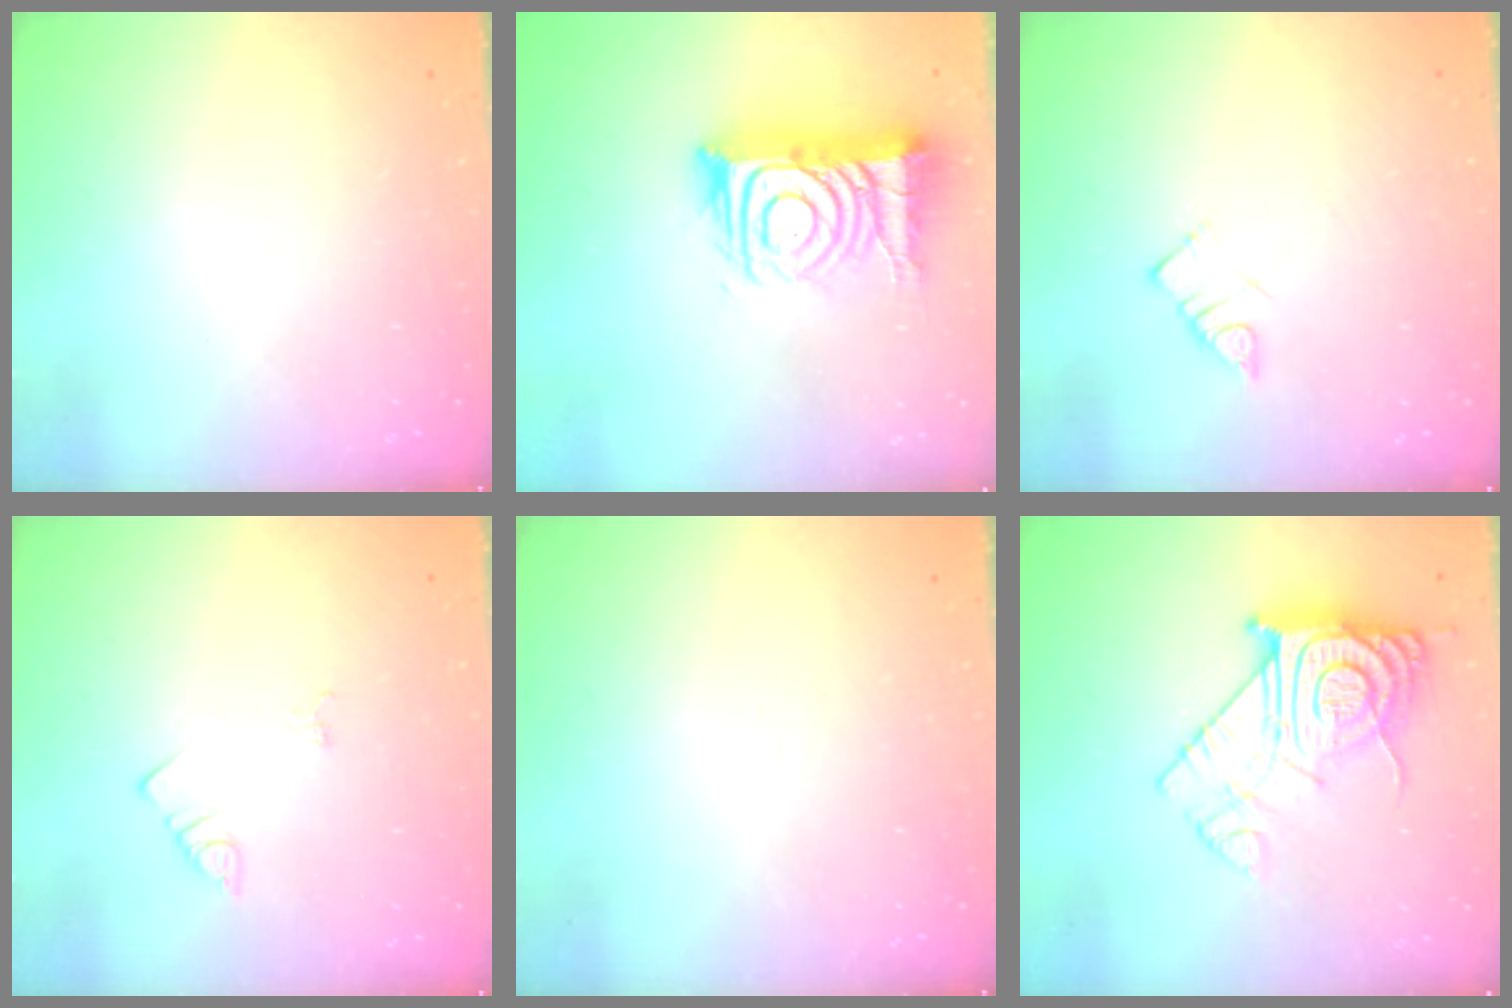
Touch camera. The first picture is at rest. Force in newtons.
{"total": 17.6, "press": 17.5, "slide": 1.6}
{"total": 3.6, "press": 3.5, "slide": 0.3}
{"total": 1.4, "press": 1.4, "slide": 0.3}
{"total": 0.0}
{"total": 14.8, "press": 14.7, "slide": 1.3}